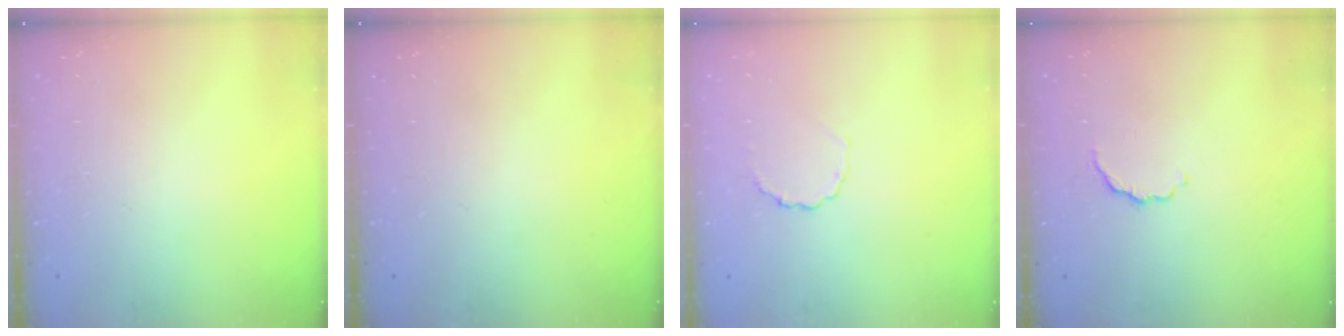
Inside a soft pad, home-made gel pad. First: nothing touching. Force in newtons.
{"total": 0.0}
{"total": 2.7, "press": 2.5, "slide": 1.0}
{"total": 4.1, "press": 4.0, "slide": 1.0}